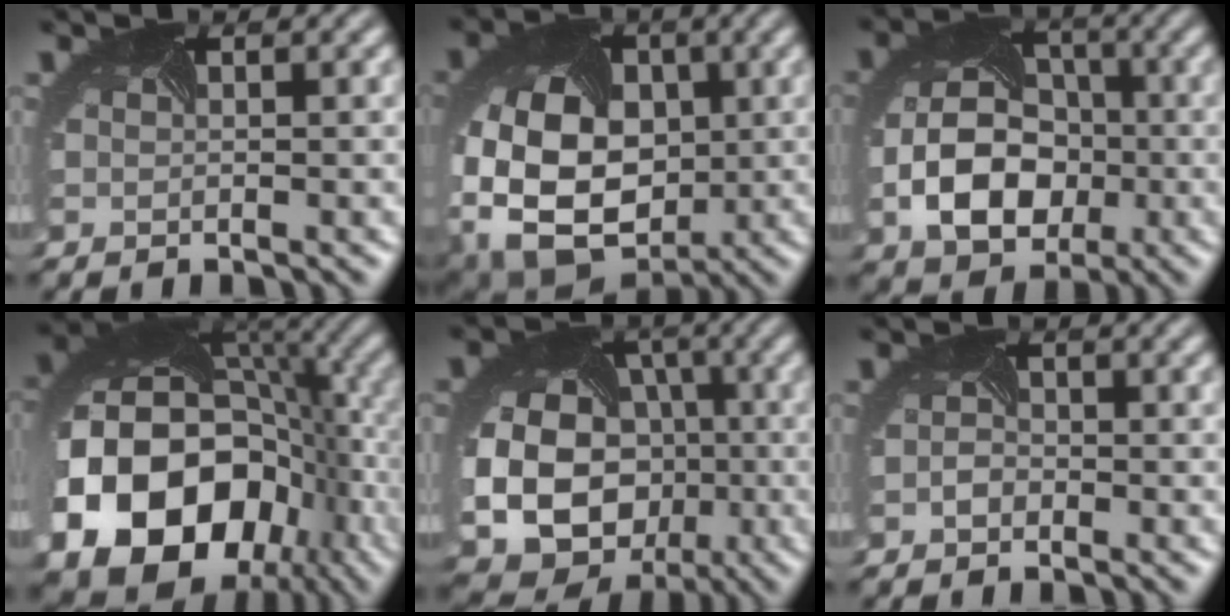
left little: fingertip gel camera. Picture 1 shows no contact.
{"total": 13.5, "force": [-2.6, 10.0, 8.8], "torque": [-0.188, -0.028, -0.019]}
{"total": 7.1, "force": [-2.1, 5.2, 4.4], "torque": [-0.097, -0.017, -0.026]}
{"total": 20.4, "force": [-6.7, 16.1, 10.5], "torque": [-0.211, -0.065, -0.102]}
{"total": 14.5, "force": [-3.1, 12.4, 6.9], "torque": [-0.148, -0.032, -0.051]}
{"total": 0.9, "force": [-0.9, 0.2, 0.0], "torque": [-0.013, -0.004, -0.013]}